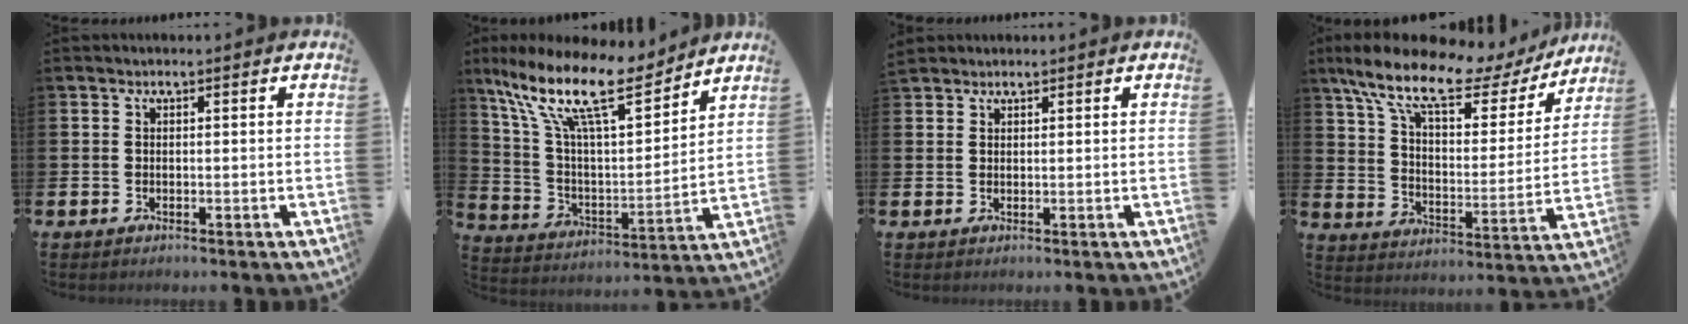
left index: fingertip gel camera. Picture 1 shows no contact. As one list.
[{"total": 15.2, "force": [10.8, 4.8, 9.6], "torque": [-0.210, -0.060, 0.186]}, {"total": 1.6, "force": [1.5, 0.5, -0.1], "torque": [0.008, -0.001, 0.028]}, {"total": 12.5, "force": [9.5, 4.4, 6.8], "torque": [-0.160, -0.051, 0.160]}]